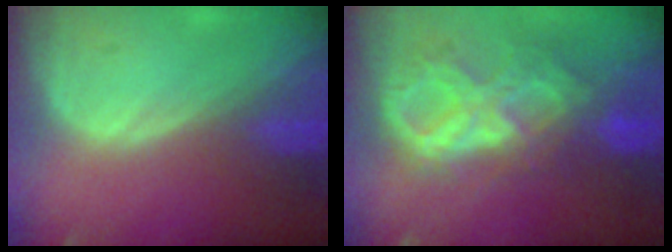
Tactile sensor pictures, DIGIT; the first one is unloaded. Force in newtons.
{"total": 10.2, "press": 8.7, "slide": 5.3}